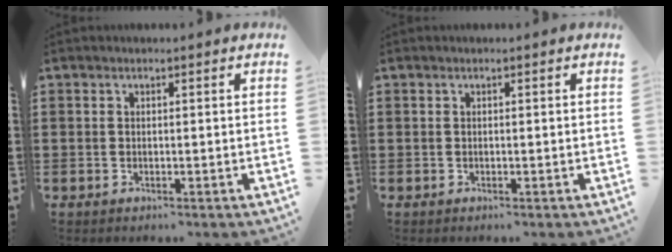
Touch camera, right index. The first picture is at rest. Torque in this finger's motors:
{"motor_torque": [0.00, 0.00, 0.00, 0.00]}